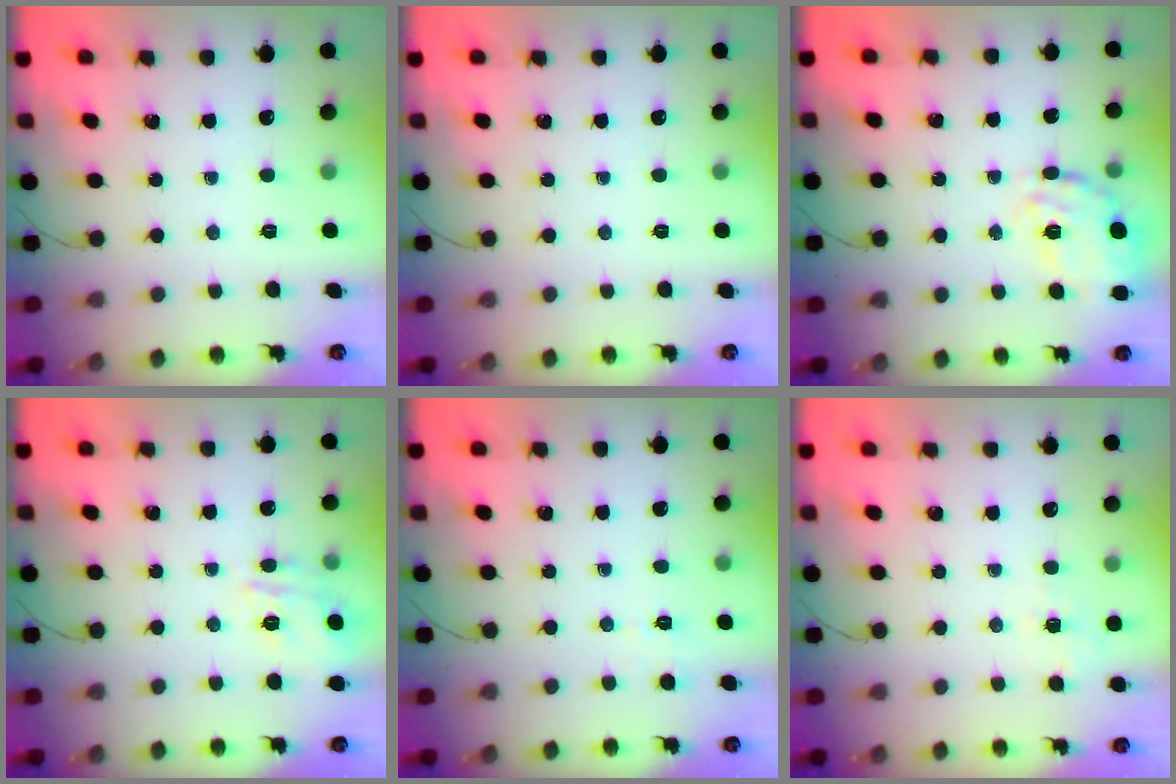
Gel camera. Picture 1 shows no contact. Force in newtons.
{"total": 0.0}
{"total": 19.7, "press": 19.6, "slide": 2.1}
{"total": 9.2, "press": 9.1, "slide": 0.6}
{"total": 2.2, "press": 1.7, "slide": 1.5}
{"total": 1.9, "press": 0.8, "slide": 1.7}